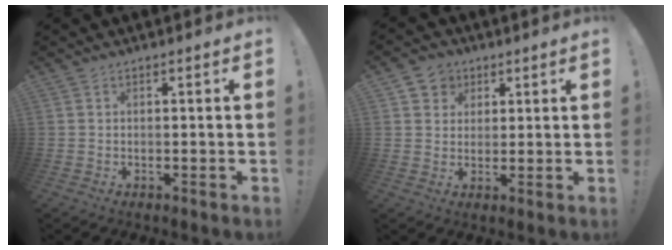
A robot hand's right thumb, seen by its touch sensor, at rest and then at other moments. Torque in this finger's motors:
{"motor_torque": [0.77, 0.73, 0.27, 0.10, -0.02]}